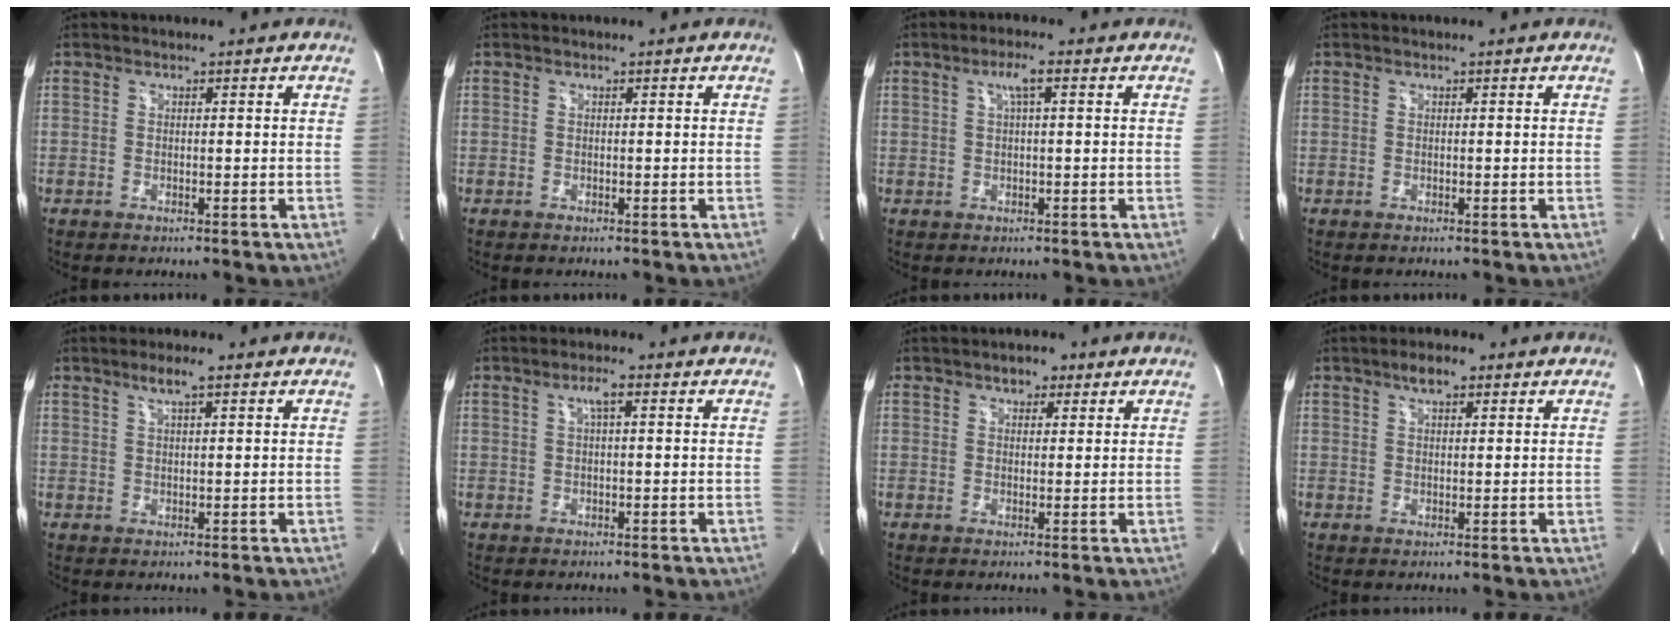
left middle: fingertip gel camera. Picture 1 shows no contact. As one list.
[{"total": 0.0}, {"total": 2.8, "force": [1.2, 0.2, 2.5], "torque": [-0.049, 0.008, 0.018]}, {"total": 0.0}, {"total": 3.0, "force": [2.0, 0.2, 2.2], "torque": [-0.049, 0.005, 0.034]}, {"total": 2.0, "force": [0.8, 0.2, 1.8], "torque": [-0.037, 0.005, 0.011]}, {"total": 2.7, "force": [1.8, 1.6, 1.3], "torque": [-0.022, 0.011, 0.026]}, {"total": 3.3, "force": [2.2, 1.1, 2.2], "torque": [-0.046, 0.011, 0.036]}]